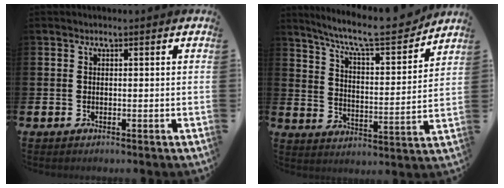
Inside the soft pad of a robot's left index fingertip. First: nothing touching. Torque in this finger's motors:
{"motor_torque": [0.95, -1.19, 0.58, 0.15]}